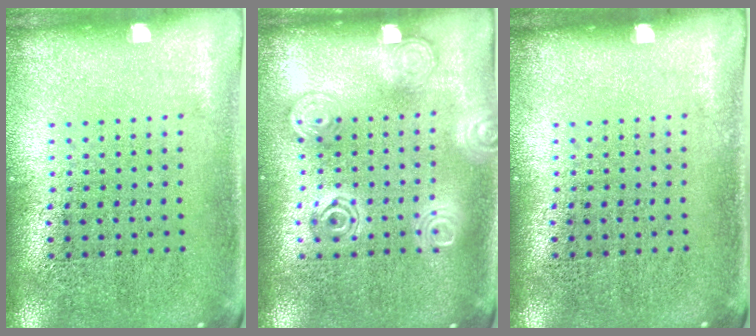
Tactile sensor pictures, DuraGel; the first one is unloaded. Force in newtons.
{"total": 1.3, "press": 1.3, "slide": 0.1}
{"total": 0.0}